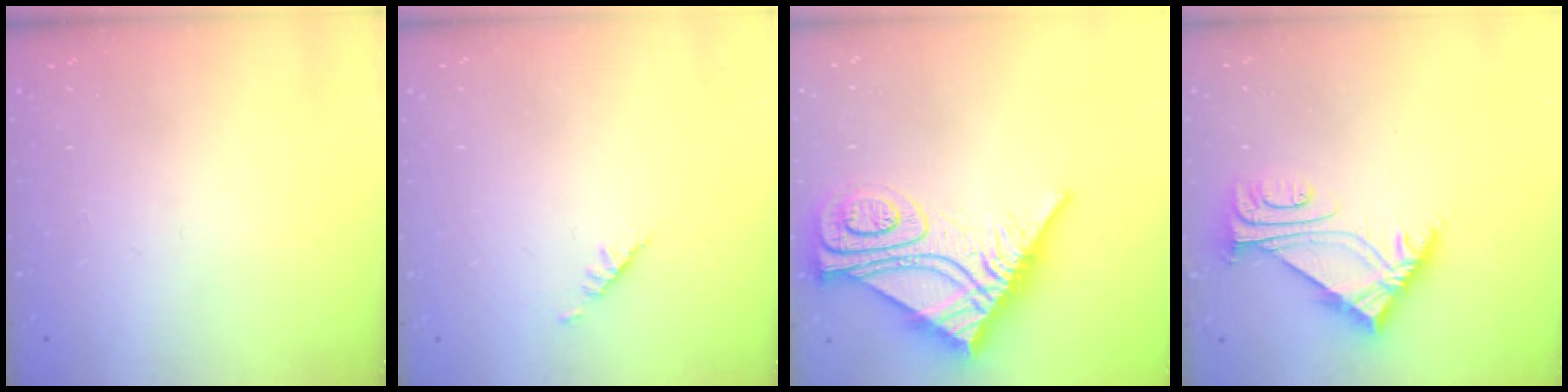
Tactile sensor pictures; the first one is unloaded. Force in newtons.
{"total": 1.9, "press": 1.8, "slide": 0.5}
{"total": 15.3, "press": 15.3, "slide": 1.3}
{"total": 6.5, "press": 6.5, "slide": 0.2}